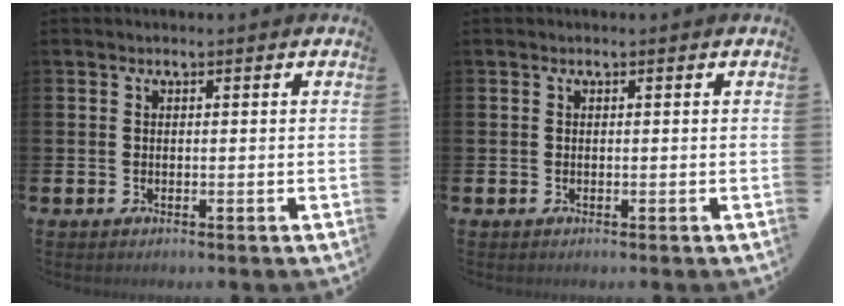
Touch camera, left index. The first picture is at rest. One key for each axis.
{"total": 0.0}